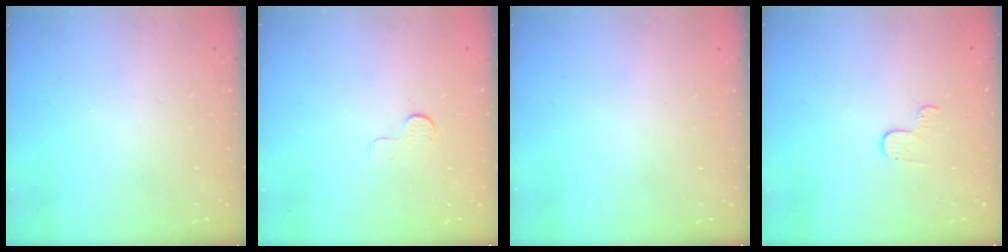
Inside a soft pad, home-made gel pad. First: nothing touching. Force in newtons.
{"total": 3.9, "press": 3.9, "slide": 0.4}
{"total": 0.0}
{"total": 3.9, "press": 3.9, "slide": 0.4}